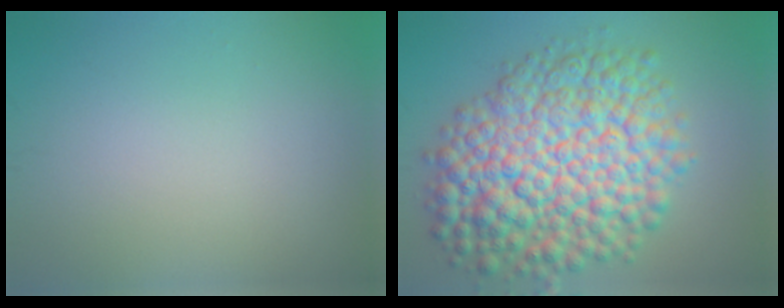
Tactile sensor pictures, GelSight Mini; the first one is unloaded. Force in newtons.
{"total": 12.8, "press": 12.8, "slide": 0.4}